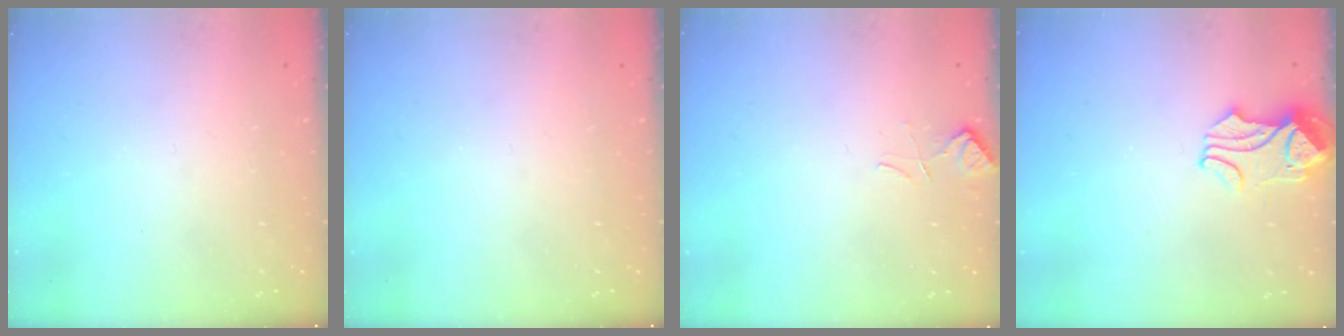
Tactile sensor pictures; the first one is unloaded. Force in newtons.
{"total": 0.0}
{"total": 2.5, "press": 2.5, "slide": 0.5}
{"total": 2.0, "press": 1.8, "slide": 1.0}